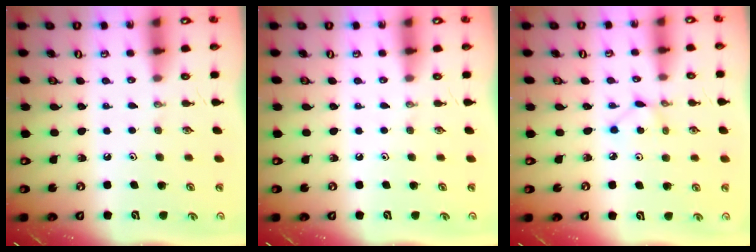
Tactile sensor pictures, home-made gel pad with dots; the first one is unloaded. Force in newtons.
{"total": 0.0}
{"total": 2.8, "press": 2.8, "slide": 0.3}